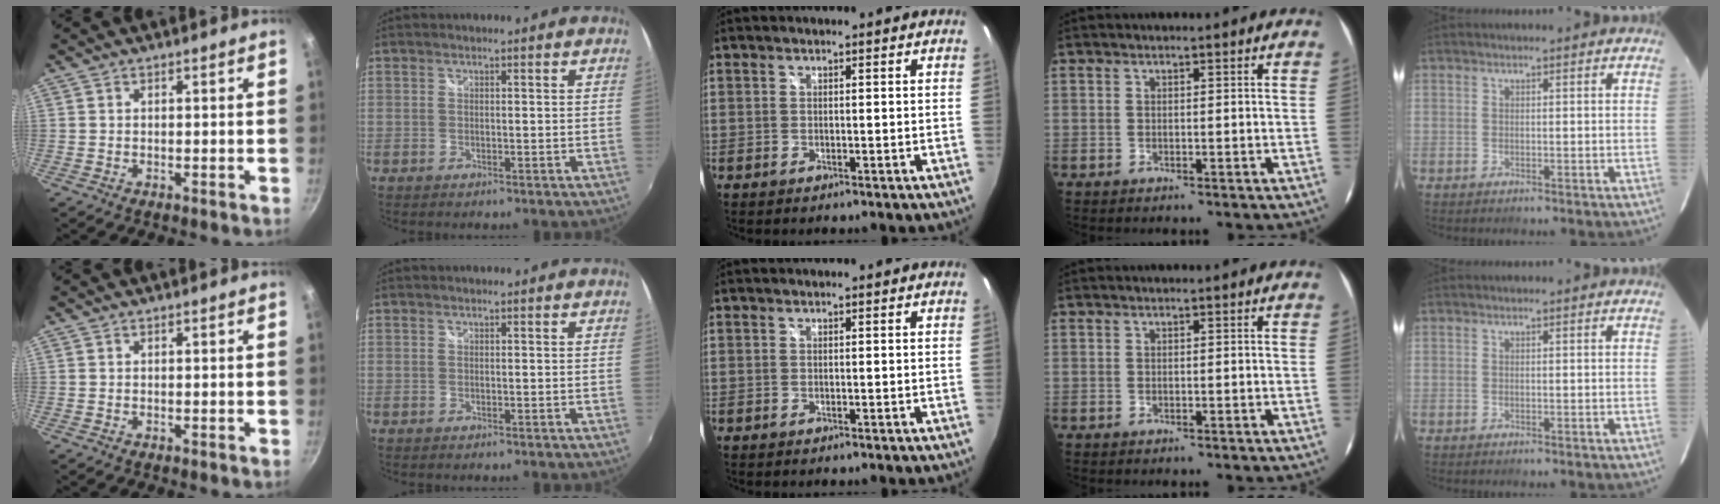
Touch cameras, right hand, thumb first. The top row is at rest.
{}